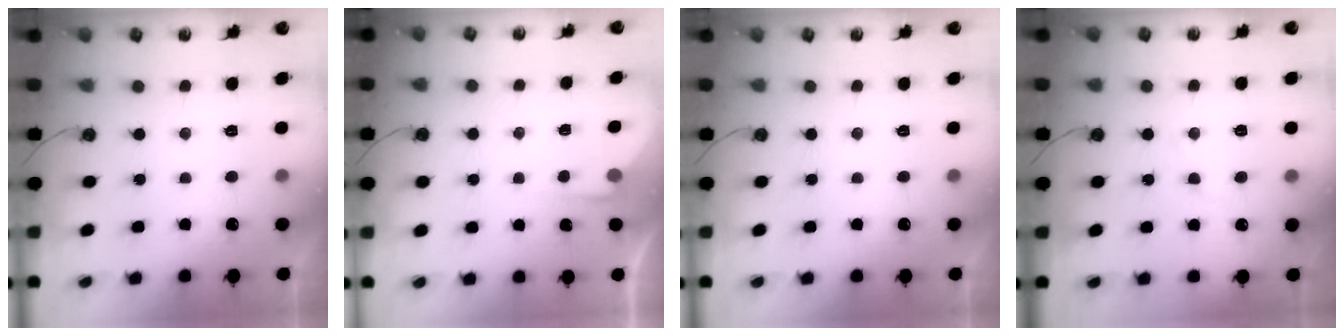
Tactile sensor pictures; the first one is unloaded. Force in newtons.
{"total": 3.9, "press": 3.9, "slide": 0.5}
{"total": 0.0}
{"total": 7.5, "press": 7.5, "slide": 0.9}